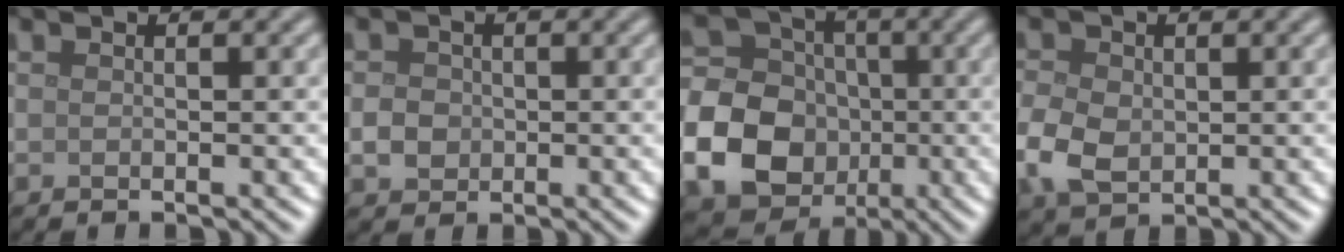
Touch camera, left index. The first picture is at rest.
{"total": 2.0, "force": [-0.2, 1.8, 0.9], "torque": [-0.011, 0.000, -0.008]}
{"total": 11.6, "force": [-2.7, 10.0, 5.3], "torque": [-0.107, -0.028, -0.075]}
{"total": 4.6, "force": [-0.6, 3.4, 3.0], "torque": [-0.076, -0.002, -0.016]}